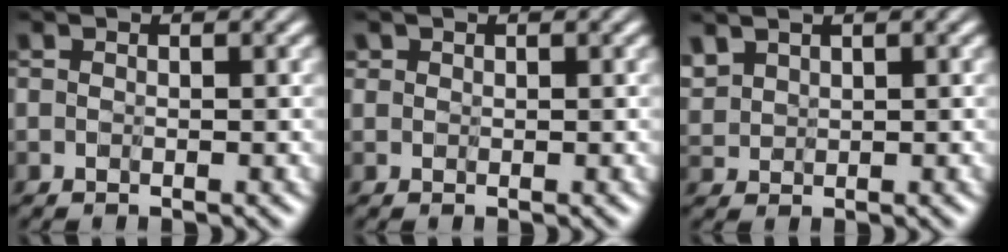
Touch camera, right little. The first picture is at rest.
{"total": 1.4, "force": [0.9, 1.0, 0.2], "torque": [-0.012, 0.005, -0.001]}
{"total": 1.5, "force": [1.3, 0.6, 0.4], "torque": [-0.047, -0.008, 0.035]}